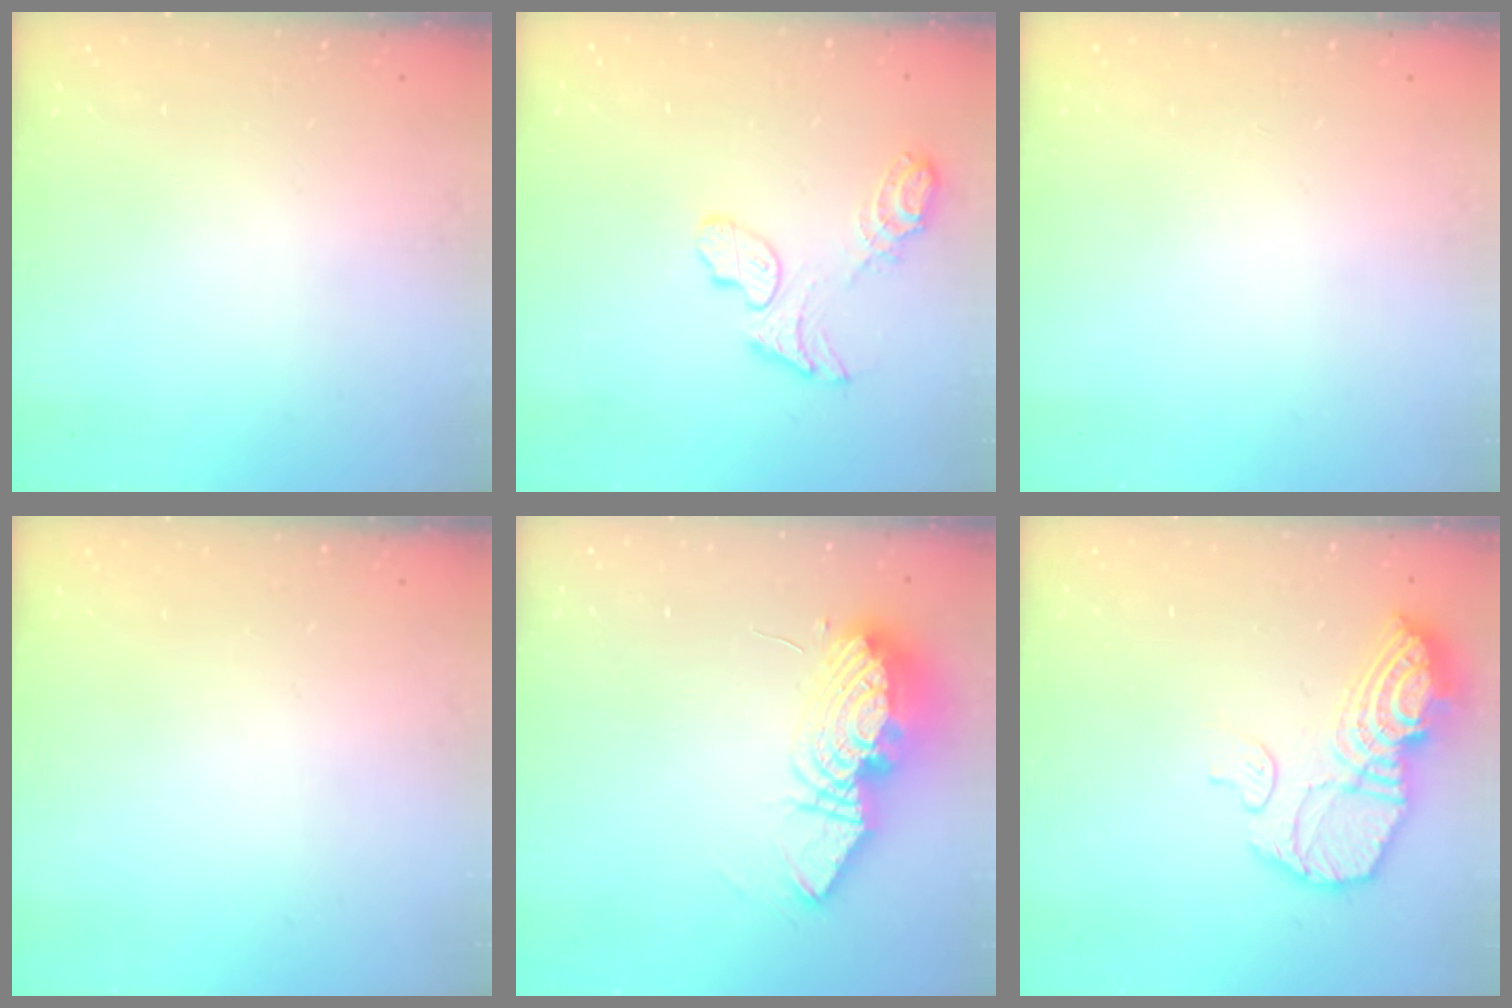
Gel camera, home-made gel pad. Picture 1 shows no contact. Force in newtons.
{"total": 10.4, "press": 10.4, "slide": 0.9}
{"total": 0.0}
{"total": 0.0}
{"total": 14.4, "press": 14.3, "slide": 1.4}
{"total": 15.7, "press": 15.6, "slide": 1.7}